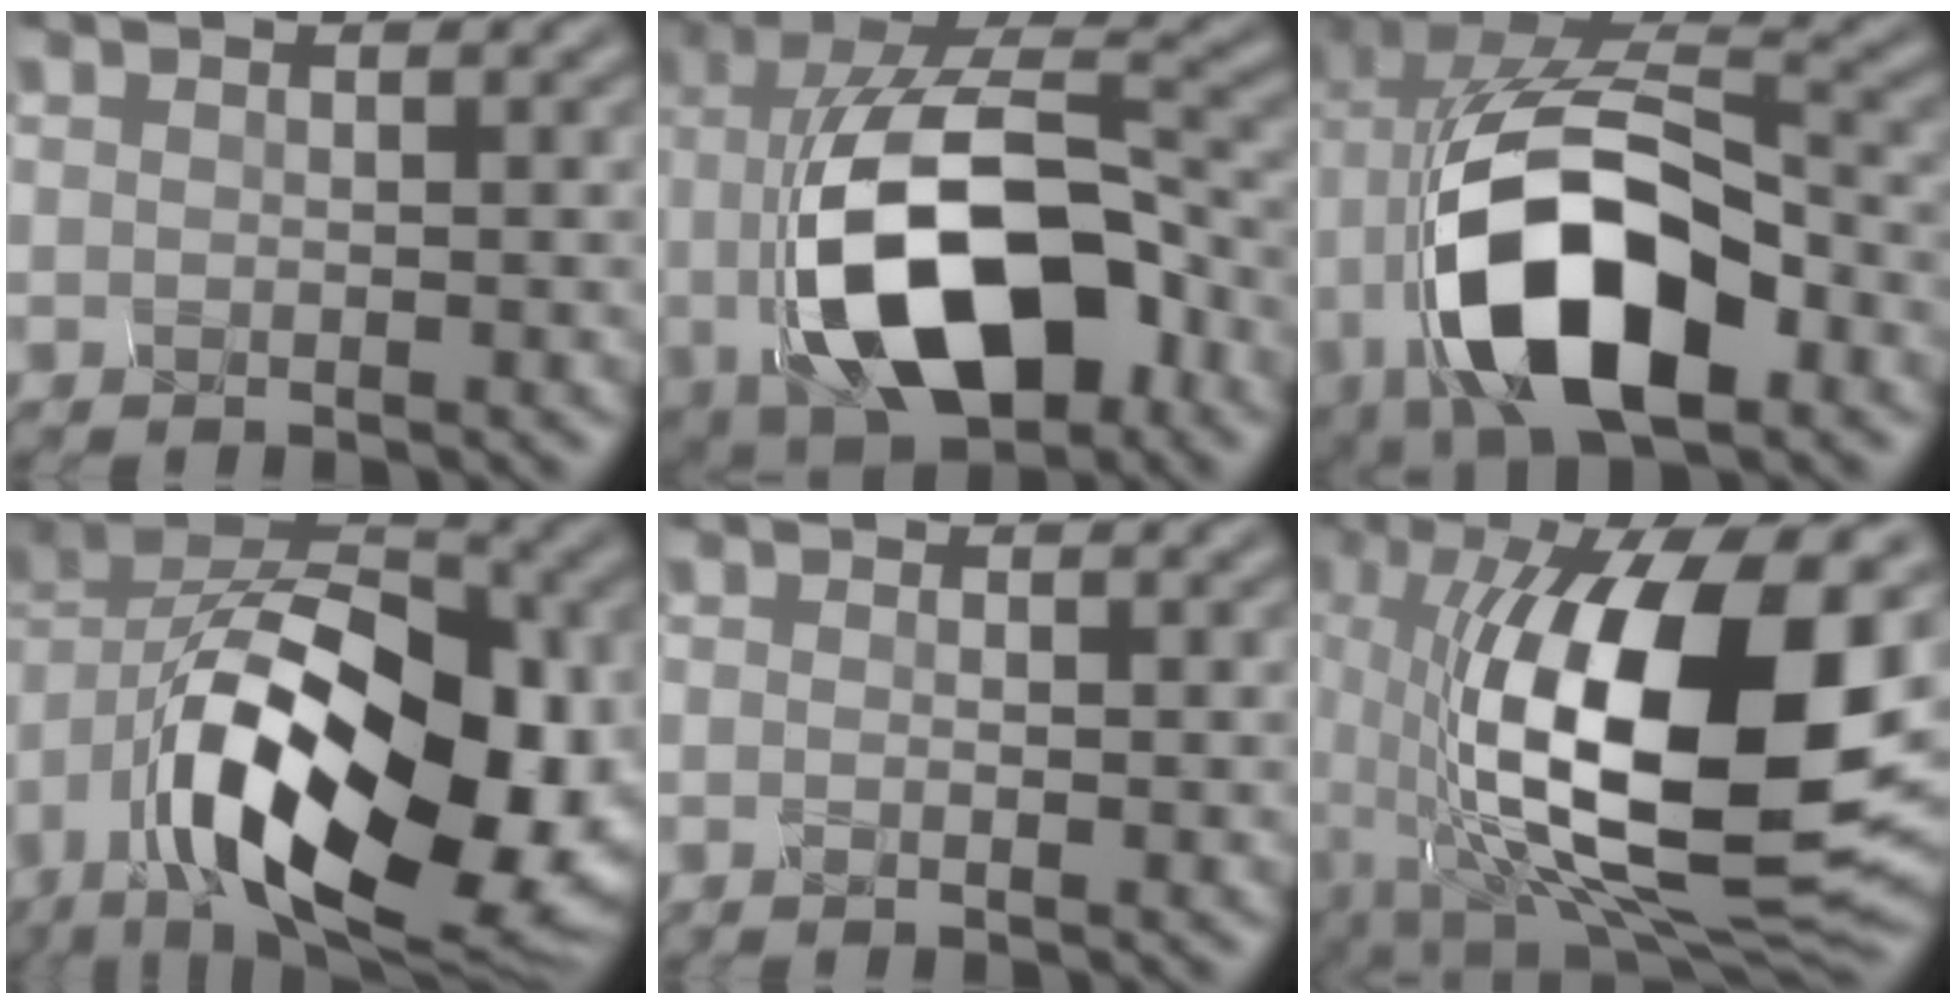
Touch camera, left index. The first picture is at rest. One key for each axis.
{"total": 12.2, "fx": -3.2, "fy": 6.6, "fz": 9.8, "tx": -0.187, "ty": -0.011, "tz": -0.045}
{"total": 13.2, "fx": -3.3, "fy": 7.8, "fz": 10.2, "tx": -0.210, "ty": -0.024, "tz": -0.043}
{"total": 17.6, "fx": -4.3, "fy": 11.5, "fz": 12.7, "tx": -0.231, "ty": -0.036, "tz": -0.035}
{"total": 0.8, "fx": -0.2, "fy": 0.4, "fz": 0.7, "tx": -0.011, "ty": -0.001, "tz": -0.004}
{"total": 15.7, "fx": 0.8, "fy": 7.1, "fz": 14.0, "tx": -0.260, "ty": -0.002, "tz": 0.015}